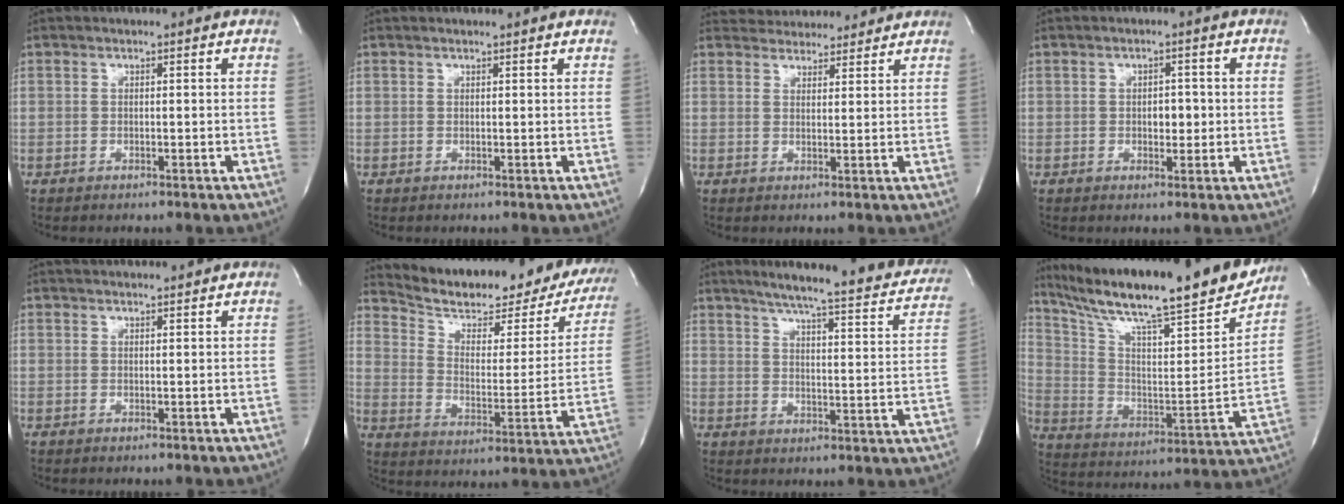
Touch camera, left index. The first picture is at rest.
{"total": 1.3, "force": [1.3, -0.1, 0.4], "torque": [-0.014, 0.003, 0.015]}
{"total": 8.1, "force": [7.6, 2.3, 1.2], "torque": [-0.013, 0.014, 0.100]}
{"total": 2.3, "force": [-0.3, 1.3, 1.9], "torque": [-0.028, -0.005, -0.002]}
{"total": 5.6, "force": [5.3, 0.4, 1.7], "torque": [-0.027, 0.024, 0.068]}
{"total": 25.6, "force": [22.6, 6.6, 10.0], "torque": [-0.154, -0.050, 0.292]}
{"total": 24.0, "force": [20.4, 3.0, 12.3], "torque": [-0.173, -0.034, 0.242]}
{"total": 27.1, "force": [22.8, 2.5, 14.6], "torque": [-0.262, -0.043, 0.343]}